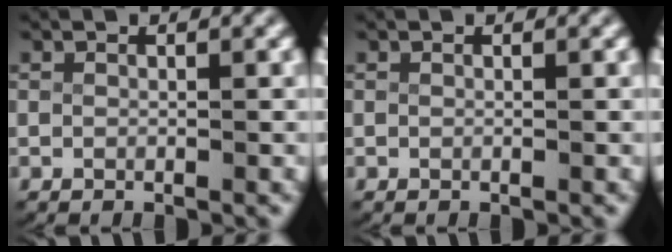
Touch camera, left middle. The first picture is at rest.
{"total": 0.0}